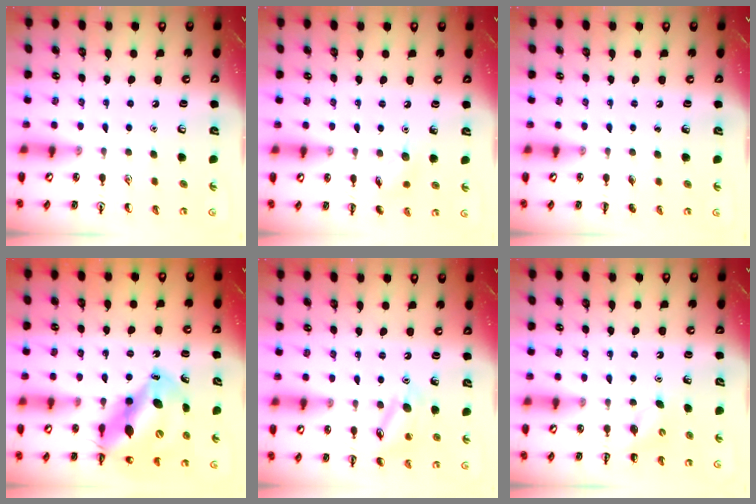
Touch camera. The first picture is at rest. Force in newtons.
{"total": 7.1, "press": 7.0, "slide": 1.5}
{"total": 0.0}
{"total": 14.0, "press": 13.4, "slide": 4.0}
{"total": 11.1, "press": 11.1, "slide": 0.9}
{"total": 2.3, "press": 2.2, "slide": 0.7}